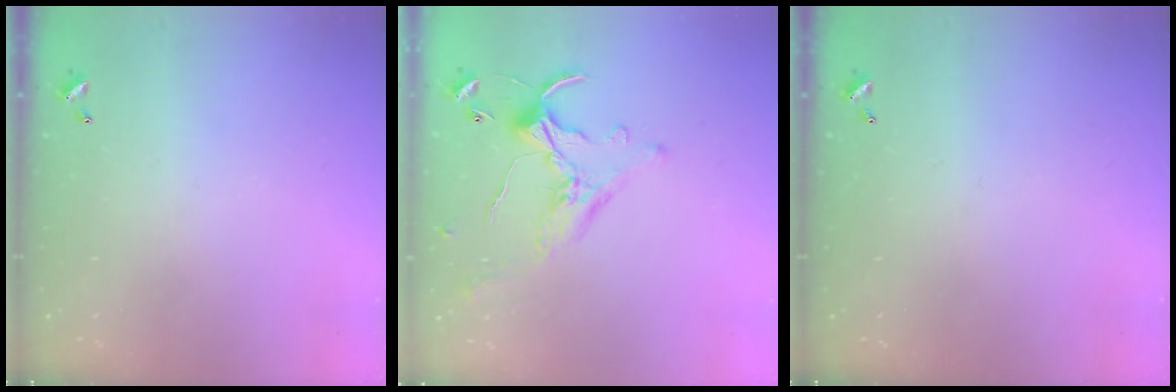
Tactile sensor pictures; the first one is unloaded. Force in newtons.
{"total": 1.1, "press": 0.3, "slide": 1.0}
{"total": 0.0}